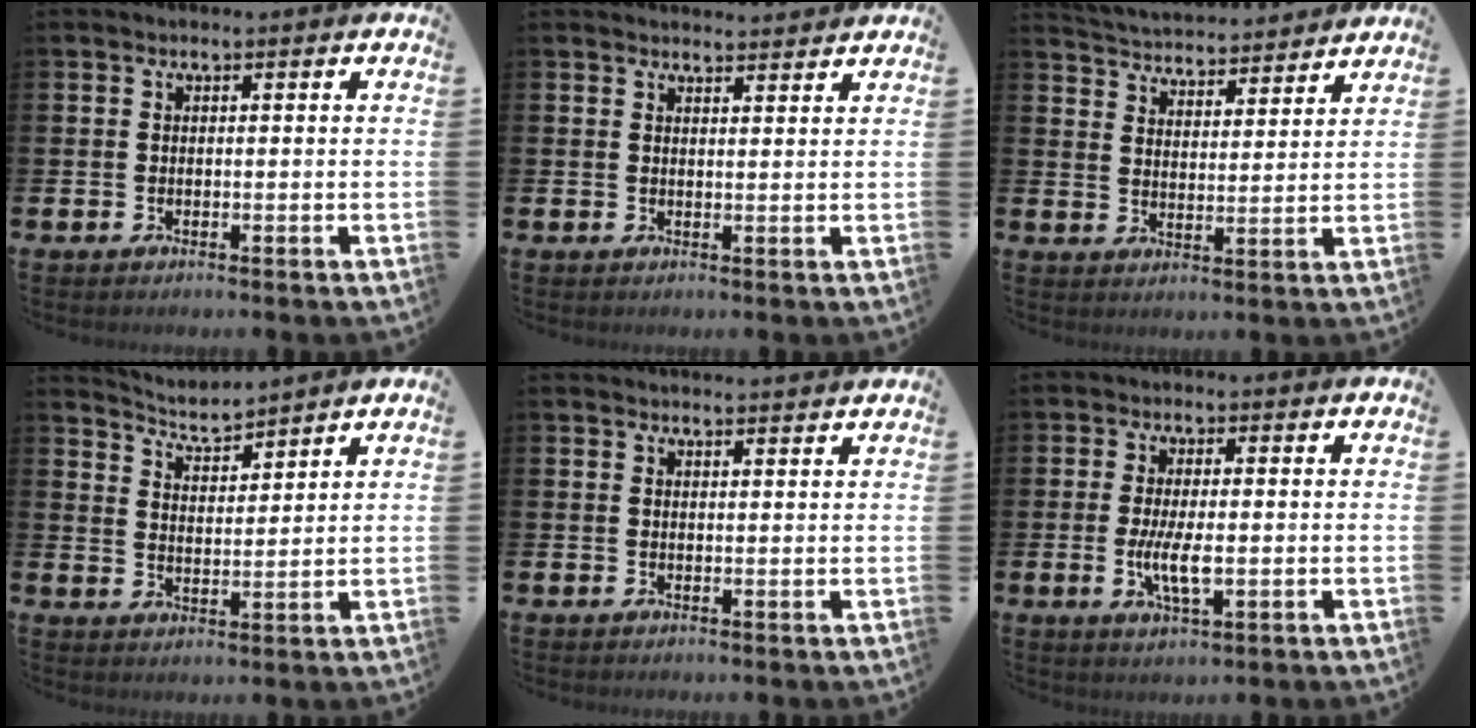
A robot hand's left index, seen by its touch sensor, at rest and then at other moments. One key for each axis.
{"total": 2.3, "fx": 2.3, "fy": 0.1, "fz": -0.2, "tx": 0.007, "ty": -0.016, "tz": 0.040}
{"total": 4.6, "fx": 4.6, "fy": 0.6, "fz": -0.2, "tx": -0.014, "ty": -0.039, "tz": 0.078}
{"total": 4.1, "fx": 4.0, "fy": 0.6, "fz": 0.6, "tx": -0.032, "ty": -0.025, "tz": 0.071}
{"total": 1.7, "fx": 1.7, "fy": -0.1, "fz": 0.0, "tx": 0.006, "ty": -0.012, "tz": 0.030}
{"total": 5.0, "fx": -0.6, "fy": 1.8, "fz": 4.7, "tx": -0.090, "ty": 0.001, "tz": -0.011}